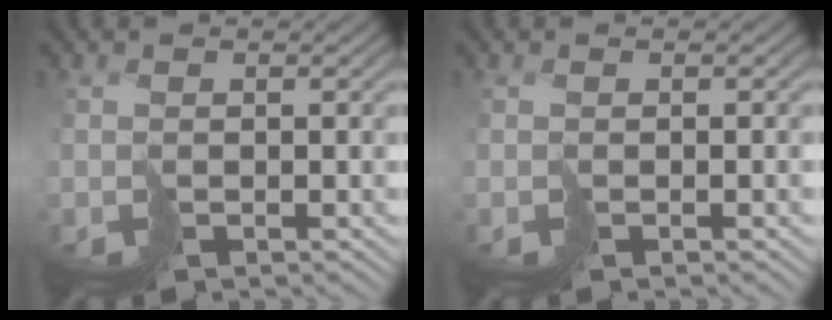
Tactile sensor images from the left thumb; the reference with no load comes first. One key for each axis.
{"total": 0.6, "fx": -0.4, "fy": 0.0, "fz": 0.4, "tx": -0.007, "ty": 0.003, "tz": -0.005}